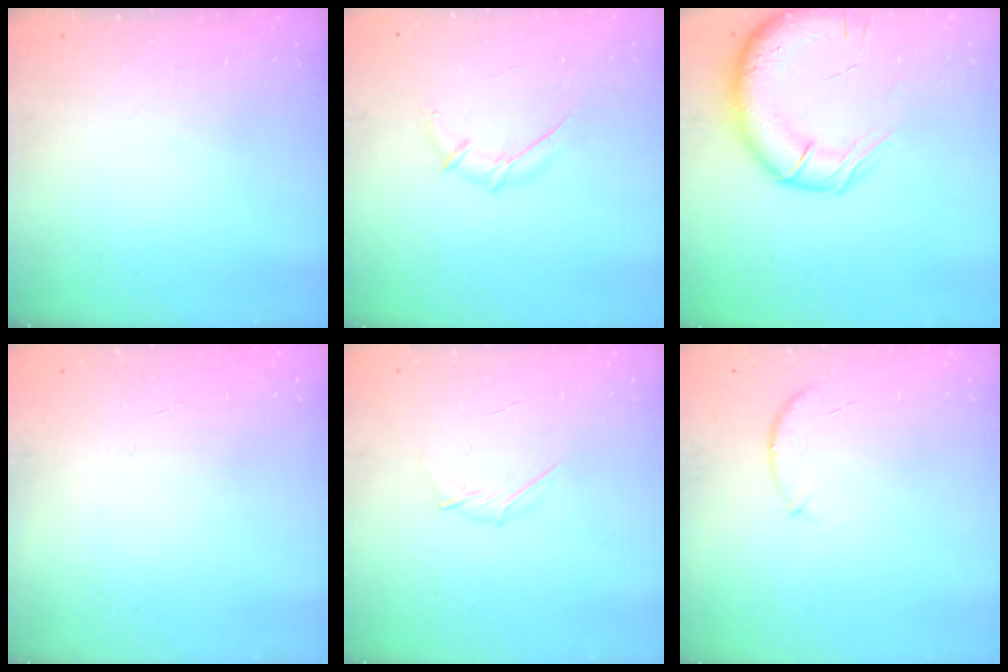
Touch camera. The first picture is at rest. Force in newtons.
{"total": 5.9, "press": 5.7, "slide": 1.3}
{"total": 15.4, "press": 14.9, "slide": 4.0}
{"total": 0.6, "press": 0.6, "slide": 0.2}
{"total": 3.8, "press": 3.6, "slide": 1.1}
{"total": 6.5, "press": 6.5, "slide": 1.0}